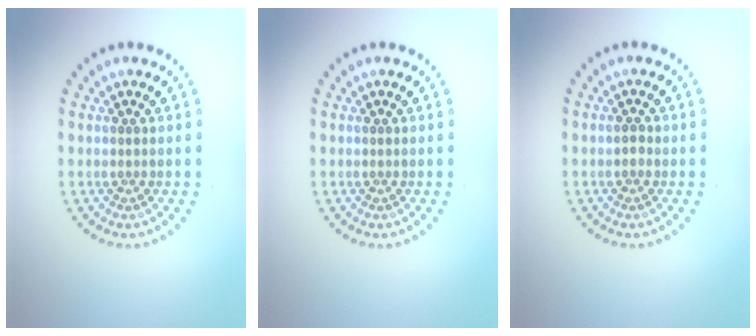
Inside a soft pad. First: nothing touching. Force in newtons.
{"total": 0.0}
{"total": 0.7, "press": 0.7, "slide": 0.0}